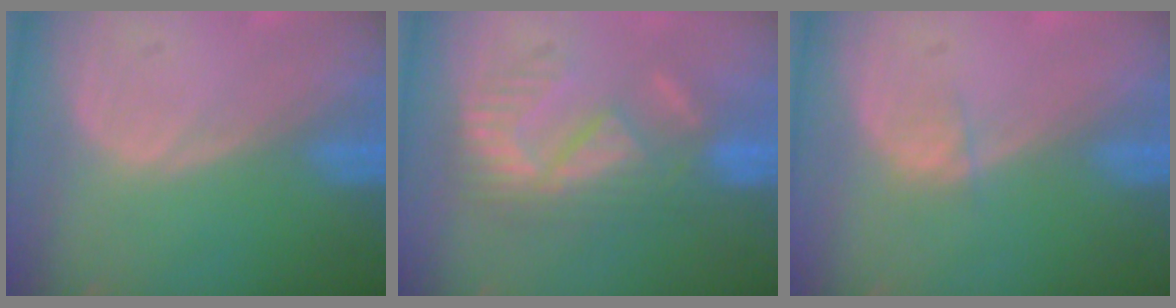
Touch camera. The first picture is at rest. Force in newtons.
{"total": 8.9, "press": 7.9, "slide": 4.1}
{"total": 1.1, "press": 1.0, "slide": 0.4}